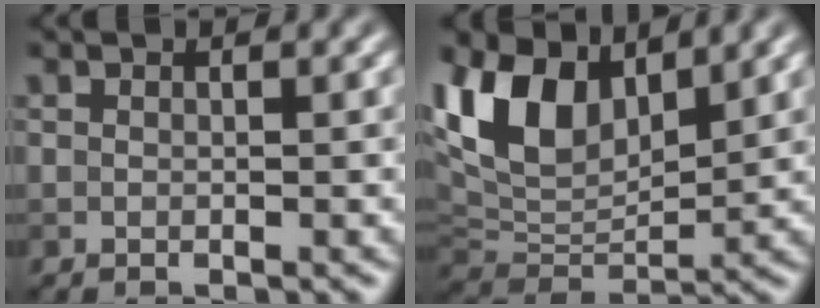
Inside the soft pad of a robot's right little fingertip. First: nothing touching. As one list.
[{"total": 9.4, "force": [4.7, 5.2, 6.3], "torque": [-0.138, 0.006, 0.086]}]